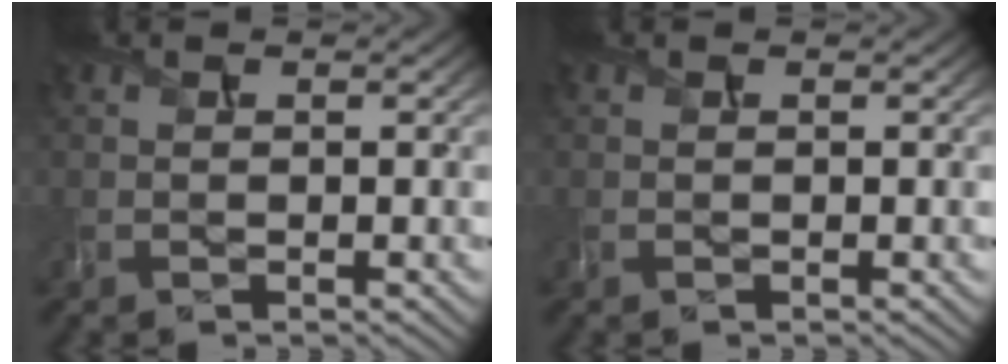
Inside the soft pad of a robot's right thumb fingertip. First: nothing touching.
{"total": 0.0}